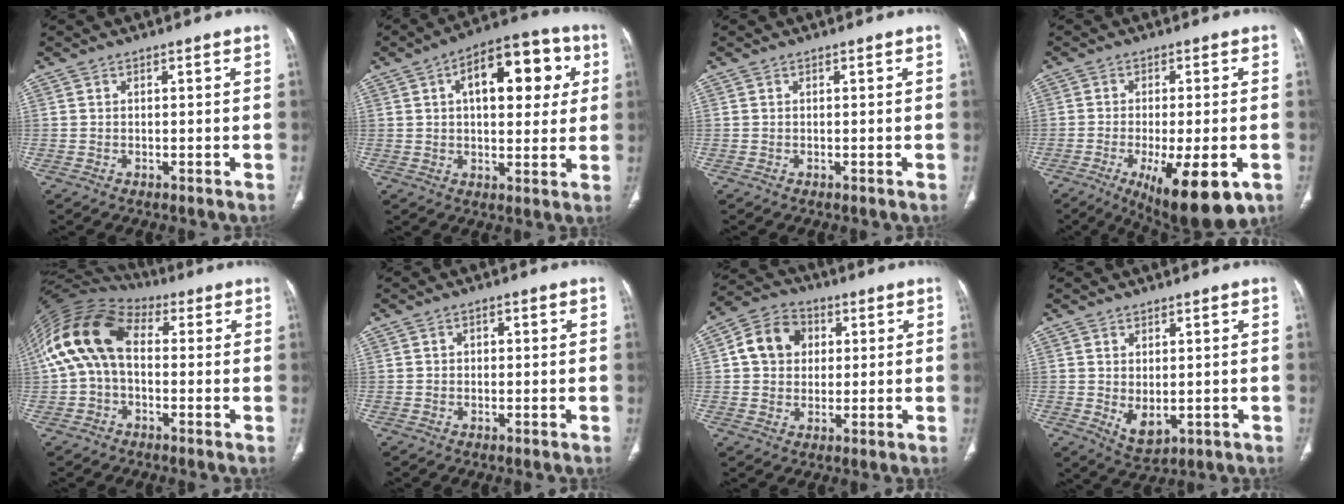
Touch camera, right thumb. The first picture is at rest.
{"total": 17.3, "force": [5.0, 8.8, 14.1], "torque": [-0.151, 0.018, 0.065]}
{"total": 0.0}
{"total": 15.3, "force": [-6.5, 5.1, 12.9], "torque": [-0.174, -0.008, -0.085]}
{"total": 15.0, "force": [1.3, 9.8, 11.4], "torque": [-0.225, 0.044, 0.014]}
{"total": 1.4, "force": [0.2, 1.1, 0.8], "torque": [-0.006, 0.003, 0.001]}
{"total": 9.9, "force": [2.0, 8.2, 5.1], "torque": [-0.067, 0.008, 0.024]}
{"total": 5.0, "force": [-0.4, 2.9, 4.1], "torque": [-0.062, -0.010, 0.012]}